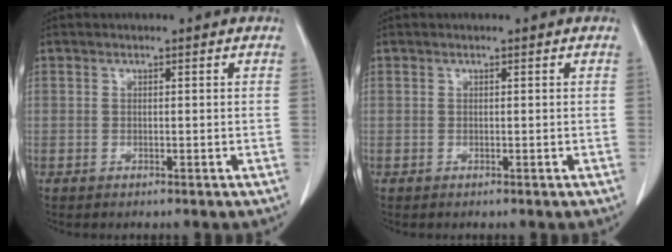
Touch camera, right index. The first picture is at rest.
{"total": 0.0}